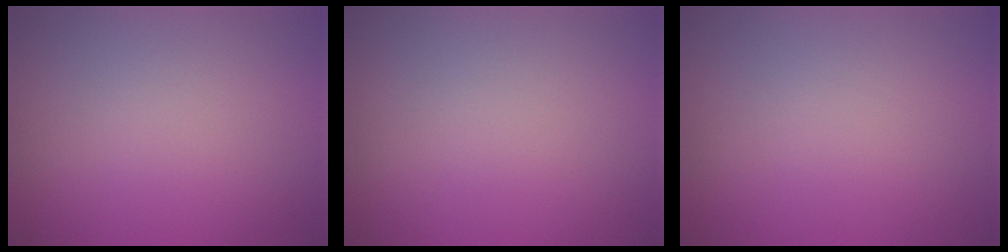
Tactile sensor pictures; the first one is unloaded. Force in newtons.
{"total": 0.0}
{"total": 0.0}